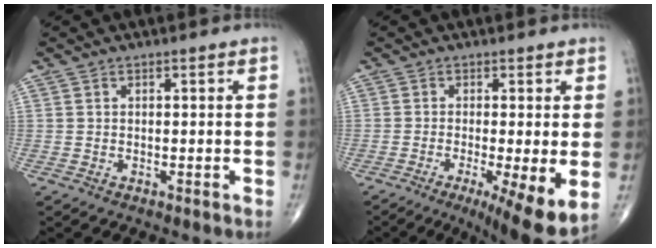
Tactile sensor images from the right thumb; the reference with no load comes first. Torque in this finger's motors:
{"motor_torque": [-0.08, 0.27, -0.19, -0.24, 0.01]}